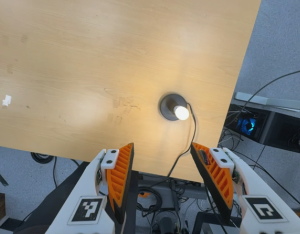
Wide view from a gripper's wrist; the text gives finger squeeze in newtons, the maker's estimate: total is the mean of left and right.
{"total": 0.0}